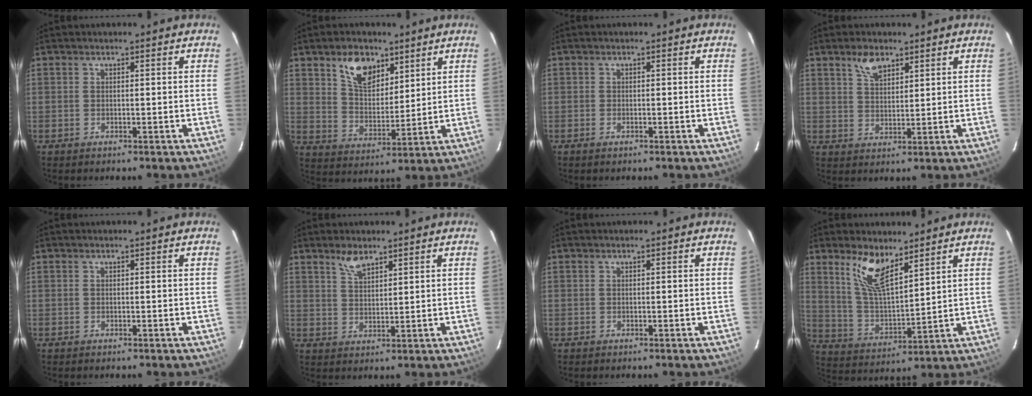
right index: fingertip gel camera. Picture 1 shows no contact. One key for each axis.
{"total": 9.7, "fx": 5.8, "fy": 5.5, "fz": 5.5, "tx": -0.092, "ty": 0.011, "tz": 0.111}
{"total": 0.8, "fx": -0.5, "fy": 0.3, "fz": 0.4, "tx": -0.008, "ty": -0.002, "tz": -0.011}
{"total": 4.7, "fx": 3.2, "fy": 2.3, "fz": 2.7, "tx": -0.045, "ty": 0.006, "tz": 0.059}
{"total": 0.0}
{"total": 4.0, "fx": 3.0, "fy": 1.5, "fz": 2.1, "tx": -0.039, "ty": 0.002, "tz": 0.058}
{"total": 0.0}
{"total": 10.3, "fx": 6.8, "fy": 3.3, "fz": 7.0, "tx": -0.139, "ty": 0.001, "tz": 0.140}